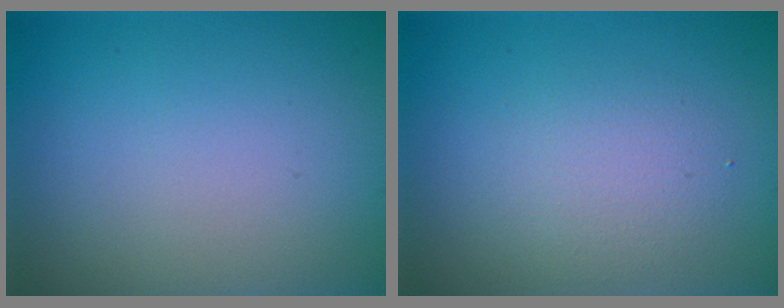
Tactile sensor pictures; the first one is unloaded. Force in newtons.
{"total": 2.5, "press": 2.5, "slide": 0.1}